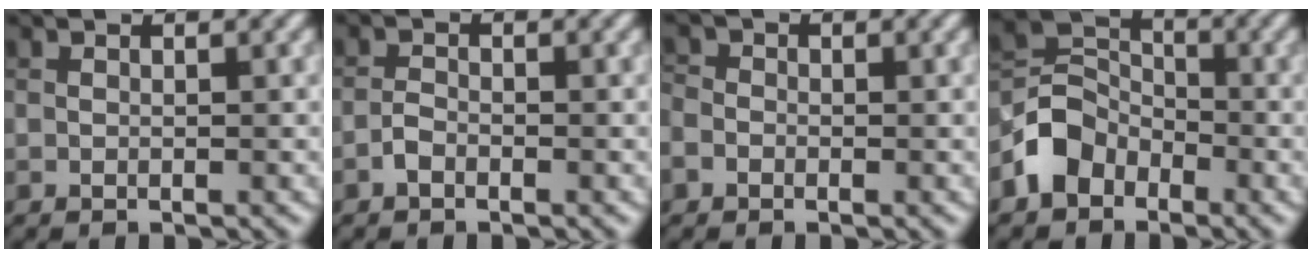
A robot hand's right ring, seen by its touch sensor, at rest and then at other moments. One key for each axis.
{"total": 1.1, "fx": -0.7, "fy": 0.5, "fz": 0.6, "tx": -0.012, "ty": 0.003, "tz": -0.018}
{"total": 2.2, "fx": -0.7, "fy": 1.9, "fz": 0.8, "tx": -0.006, "ty": 0.005, "tz": -0.022}
{"total": 4.3, "fx": -2.5, "fy": 3.2, "fz": 1.4, "tx": -0.028, "ty": 0.008, "tz": -0.058}